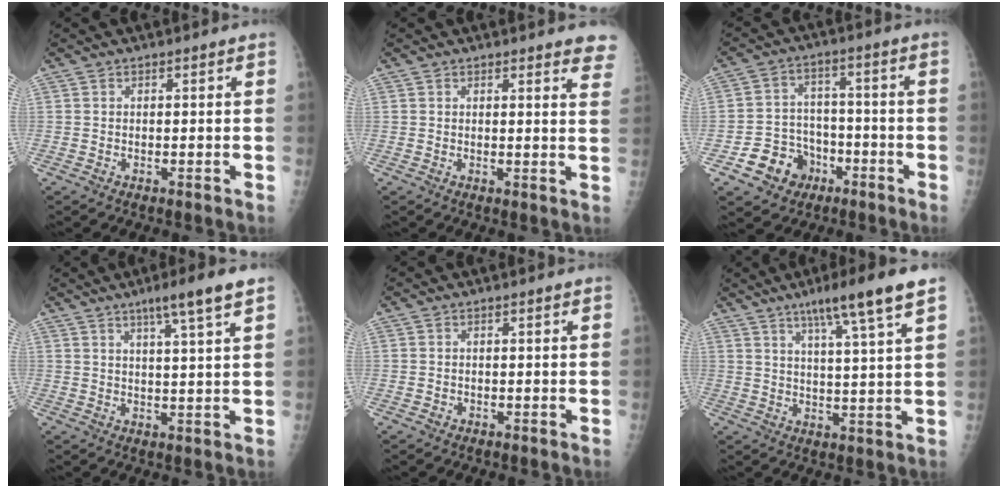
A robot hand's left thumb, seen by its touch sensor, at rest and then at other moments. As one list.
[{"total": 6.2, "force": [5.5, 1.2, 2.7], "torque": [-0.007, -0.025, 0.039]}, {"total": 9.4, "force": [-4.6, 7.8, 2.7], "torque": [-0.012, 0.040, -0.070]}, {"total": 7.3, "force": [4.4, -0.4, 5.8], "torque": [-0.096, -0.017, 0.070]}, {"total": 0.6, "force": [-0.3, 0.5, 0.1], "torque": [-0.001, 0.005, -0.005]}, {"total": 11.4, "force": [6.9, 0.0, 9.0], "torque": [-0.146, -0.024, 0.107]}]